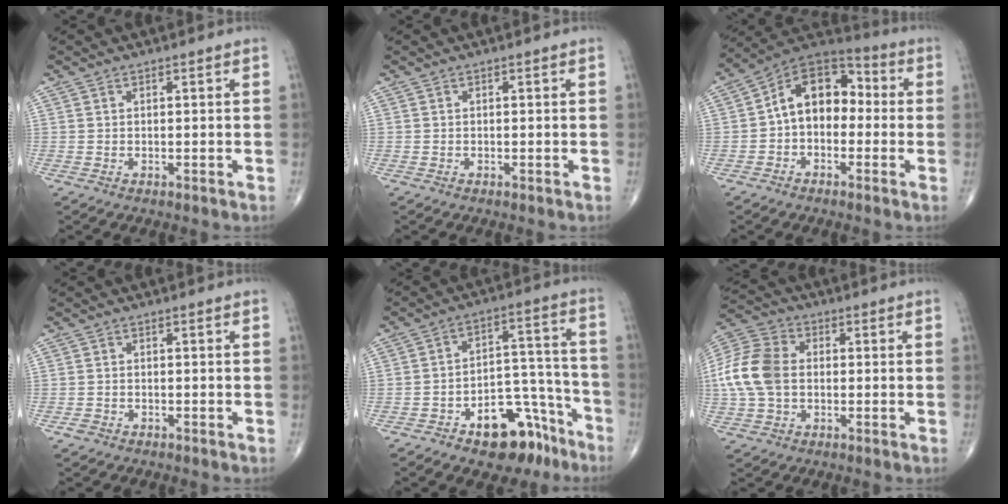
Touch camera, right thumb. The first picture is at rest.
{"total": 0.0}
{"total": 12.5, "force": [-0.4, 8.8, 8.9], "torque": [-0.106, 0.046, -0.026]}
{"total": 1.1, "force": [-0.7, 0.8, 0.4], "torque": [-0.010, 0.004, -0.014]}
{"total": 14.6, "force": [-8.9, 7.7, 8.5], "torque": [-0.073, 0.090, -0.127]}
{"total": 12.6, "force": [0.0, 9.0, 8.8], "torque": [-0.182, 0.025, -0.007]}